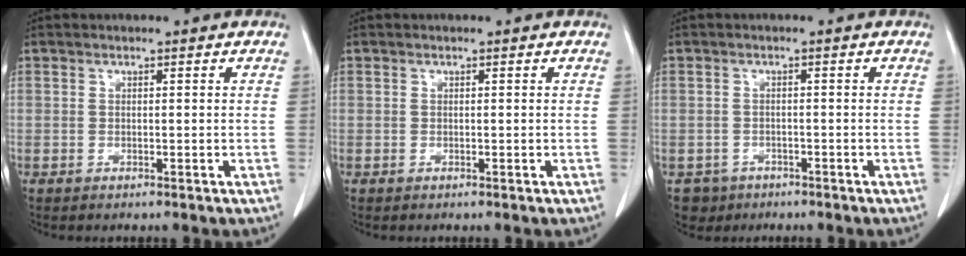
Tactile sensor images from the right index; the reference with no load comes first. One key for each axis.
{"total": 0.0}
{"total": 3.3, "fx": -1.9, "fy": 2.7, "fz": -0.2, "tx": 0.002, "ty": 0.007, "tz": -0.028}